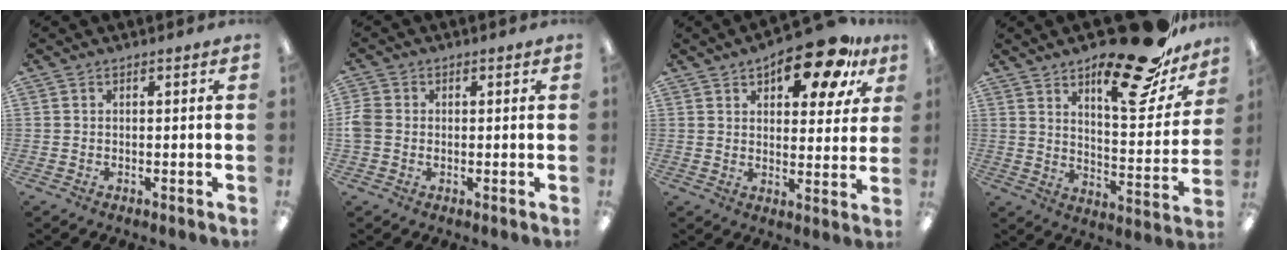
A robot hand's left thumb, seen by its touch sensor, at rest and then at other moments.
{"total": 4.0, "force": [-0.2, 3.3, 2.2], "torque": [-0.039, 0.002, -0.005]}
{"total": 14.5, "force": [9.1, 6.0, 9.5], "torque": [-0.116, -0.045, 0.148]}
{"total": 22.7, "force": [15.9, 7.7, 14.4], "torque": [-0.204, -0.098, 0.256]}